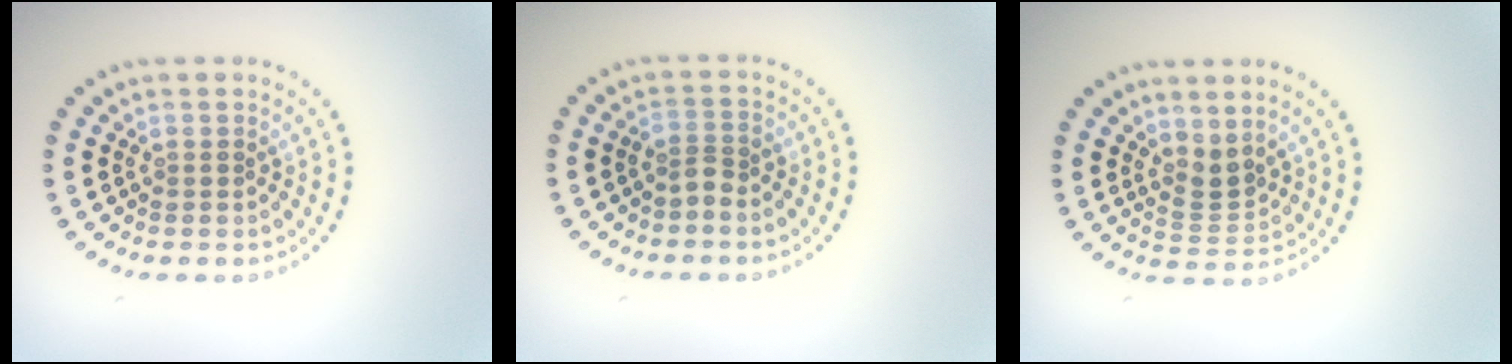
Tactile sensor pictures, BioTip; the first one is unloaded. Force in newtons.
{"total": 1.5, "press": 1.1, "slide": 1.0}
{"total": 2.2, "press": 1.5, "slide": 1.6}